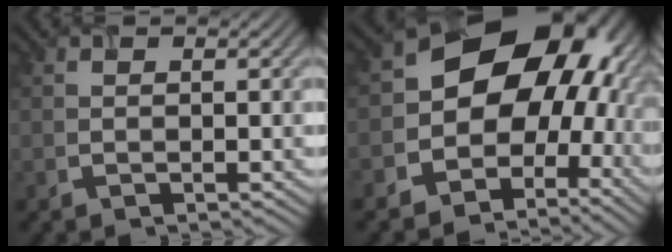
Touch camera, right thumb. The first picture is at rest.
{"total": 14.3, "force": [-0.6, 11.2, 8.8], "torque": [-0.111, -0.013, -0.016]}